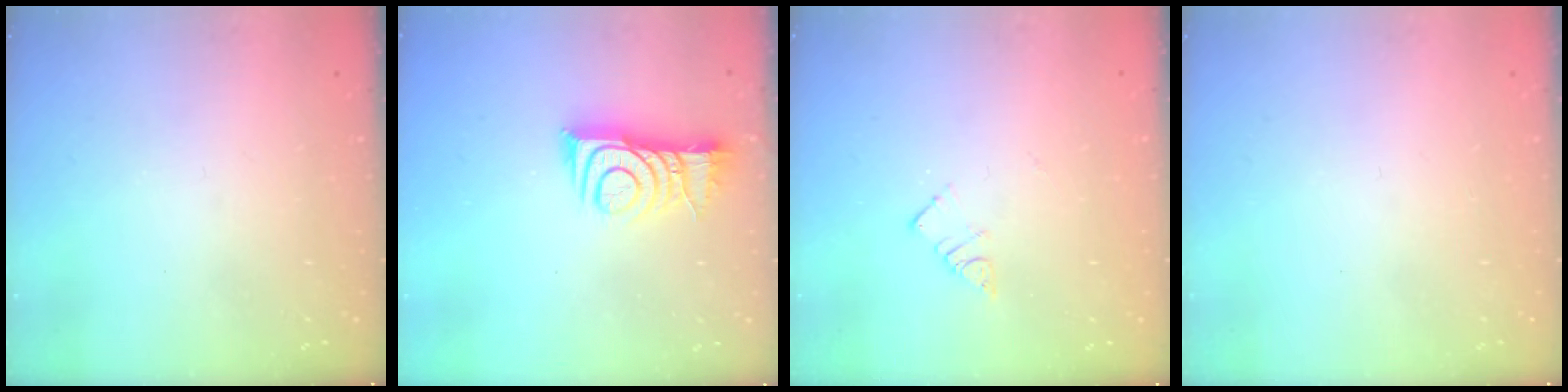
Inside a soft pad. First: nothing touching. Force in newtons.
{"total": 11.7, "press": 11.7, "slide": 1.0}
{"total": 3.8, "press": 3.8, "slide": 0.1}
{"total": 1.5, "press": 1.5, "slide": 0.1}